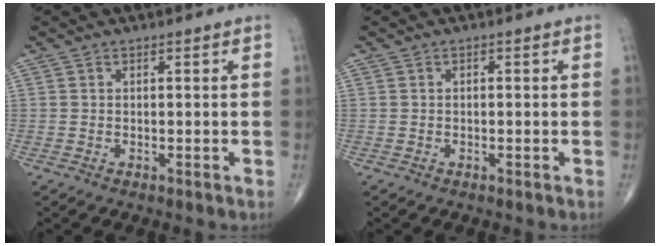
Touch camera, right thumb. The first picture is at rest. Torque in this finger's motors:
{"motor_torque": [-0.04, 0.04, -0.18, -0.11, -0.02]}